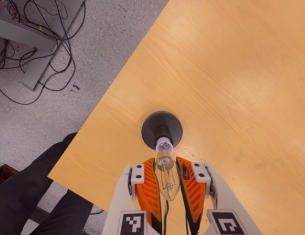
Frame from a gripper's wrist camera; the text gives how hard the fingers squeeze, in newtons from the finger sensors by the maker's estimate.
{"total": 22.5, "left": 24.2, "right": 20.8}